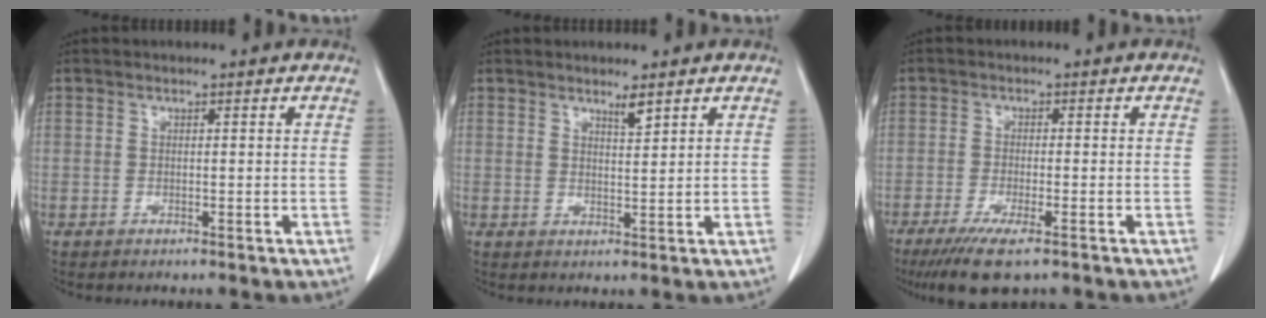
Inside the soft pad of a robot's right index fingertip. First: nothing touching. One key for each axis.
{"total": 1.9, "fx": 1.5, "fy": 0.1, "fz": 1.2, "tx": -0.022, "ty": -0.006, "tz": 0.030}
{"total": 6.9, "fx": -4.6, "fy": 0.8, "fz": 5.0, "tx": -0.087, "ty": -0.018, "tz": -0.073}